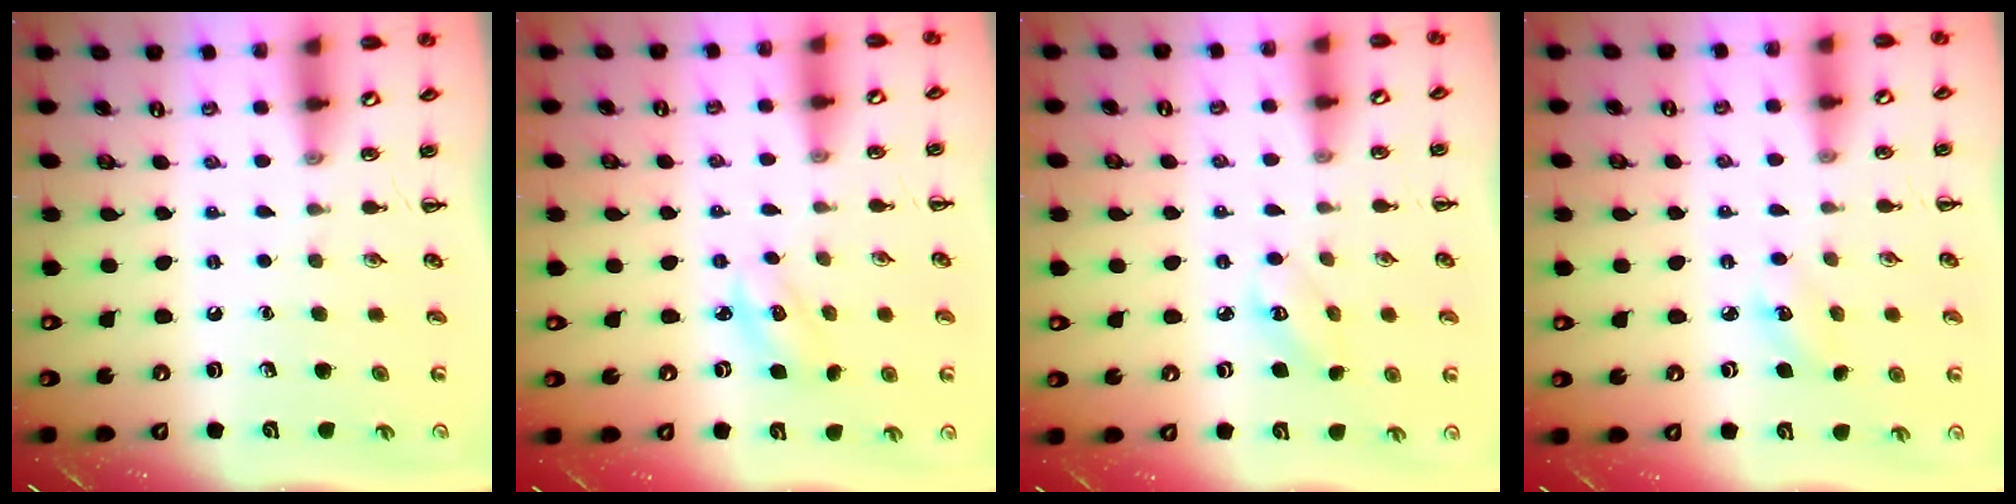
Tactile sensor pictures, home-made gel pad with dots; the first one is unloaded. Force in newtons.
{"total": 2.6, "press": 2.5, "slide": 0.6}
{"total": 3.1, "press": 3.1, "slide": 0.5}
{"total": 3.6, "press": 3.5, "slide": 0.8}